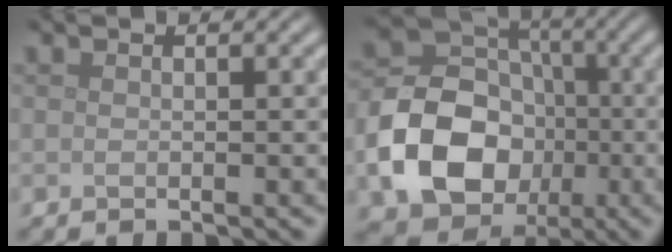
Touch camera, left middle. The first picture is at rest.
{"total": 10.7, "force": [-2.9, 8.4, 5.9], "torque": [-0.109, -0.007, -0.057]}